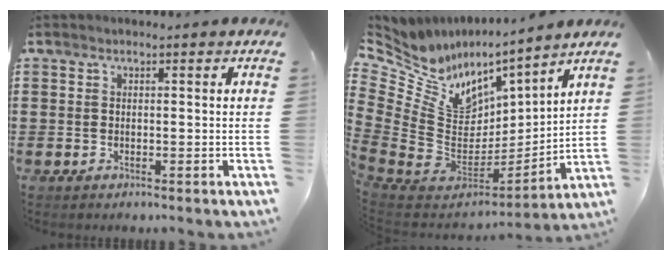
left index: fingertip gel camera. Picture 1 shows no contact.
{"total": 8.1, "force": [4.6, 6.1, 2.9], "torque": [-0.125, -0.068, 0.081]}